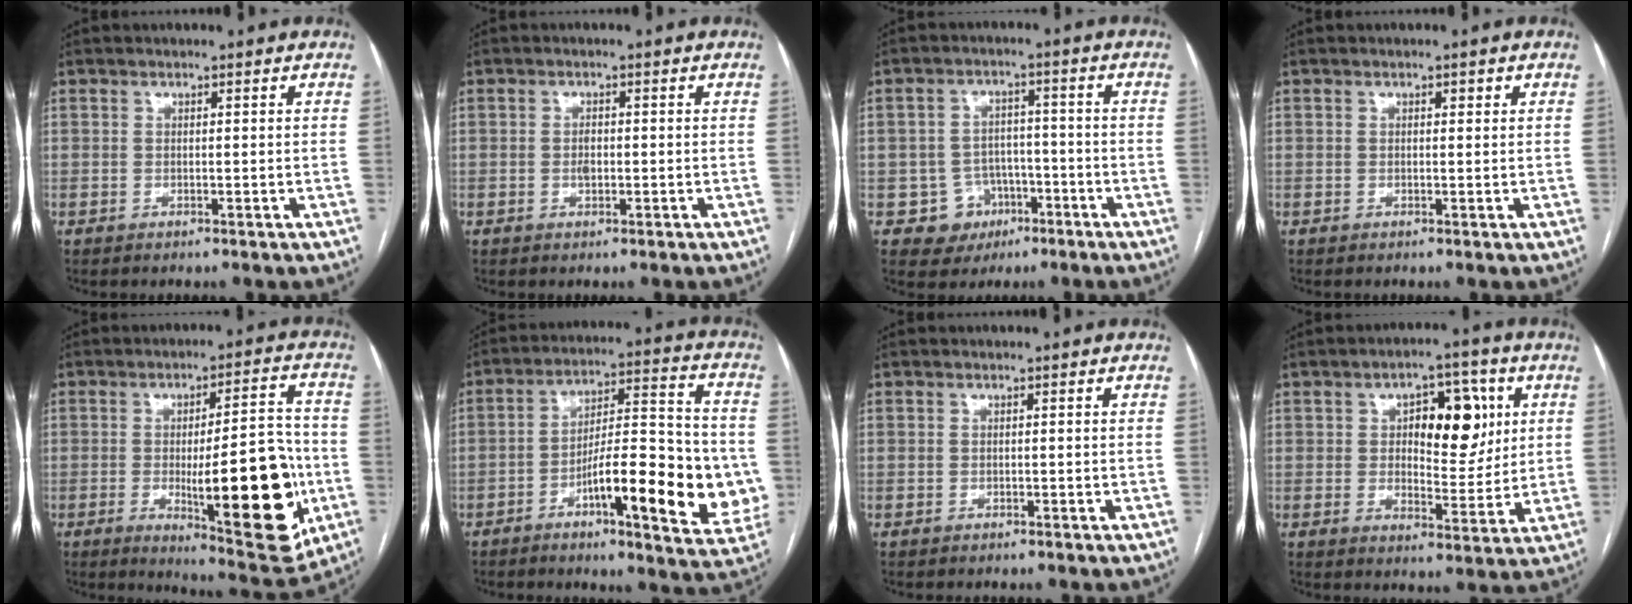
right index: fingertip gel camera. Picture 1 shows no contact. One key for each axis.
{"total": 1.6, "fx": -0.2, "fy": 0.9, "fz": 1.3, "tx": -0.025, "ty": 0.002, "tz": -0.002}
{"total": 6.3, "fx": -2.6, "fy": 5.7, "fz": 0.6, "tx": 0.003, "ty": 0.015, "tz": -0.033}
{"total": 1.0, "fx": 0.5, "fy": 0.4, "fz": 0.7, "tx": -0.009, "ty": 0.001, "tz": 0.005}
{"total": 18.8, "fx": -4.1, "fy": 4.3, "fz": 17.8, "tx": -0.230, "ty": -0.004, "tz": -0.044}
{"total": 19.1, "fx": -5.2, "fy": 4.1, "fz": 17.9, "tx": -0.235, "ty": 0.017, "tz": -0.068}
{"total": 0.0}
{"total": 10.8, "fx": 3.1, "fy": 5.2, "fz": 8.9, "tx": -0.117, "ty": 0.018, "tz": 0.051}